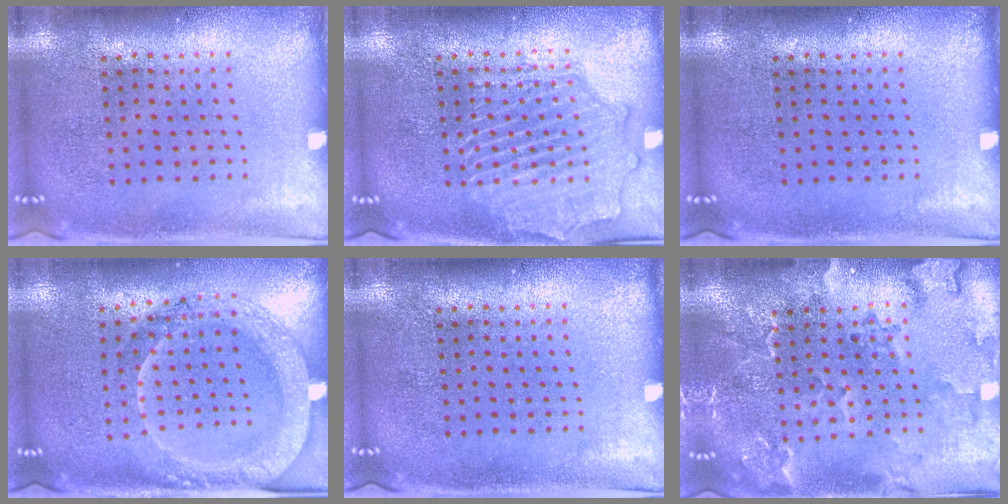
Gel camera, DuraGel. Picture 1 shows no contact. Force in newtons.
{"total": 2.9, "press": 2.9, "slide": 0.3}
{"total": 0.0}
{"total": 2.0, "press": 1.9, "slide": 0.6}
{"total": 0.0}
{"total": 2.4, "press": 2.2, "slide": 0.9}